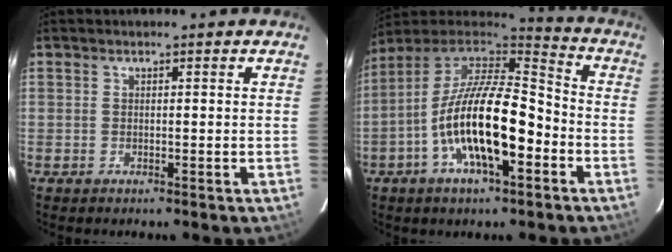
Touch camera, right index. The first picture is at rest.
{"total": 19.4, "force": [-6.5, 7.1, 16.9], "torque": [-0.318, -0.009, -0.125]}